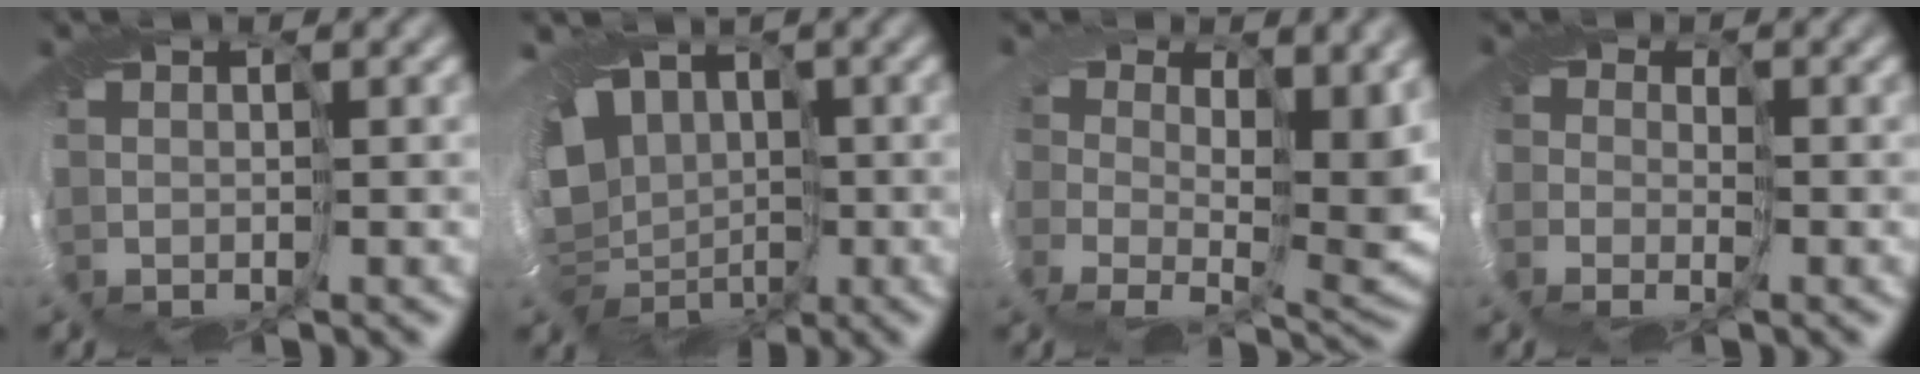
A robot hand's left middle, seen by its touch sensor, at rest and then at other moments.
{"total": 10.0, "force": [-0.5, 7.7, 6.3], "torque": [-0.101, -0.023, -0.010]}
{"total": 6.0, "force": [1.8, 3.4, 4.6], "torque": [-0.057, -0.041, 0.034]}
{"total": 1.6, "force": [-1.0, 1.2, -0.5], "torque": [0.027, -0.016, -0.025]}